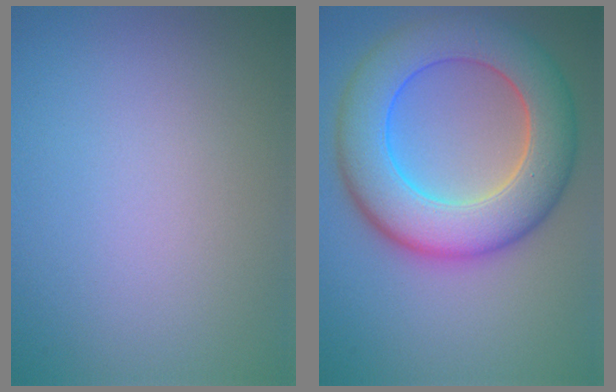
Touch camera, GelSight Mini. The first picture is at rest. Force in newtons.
{"total": 10.1, "press": 10.1, "slide": 0.3}